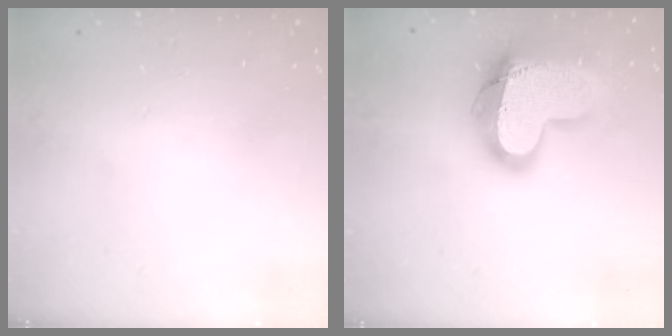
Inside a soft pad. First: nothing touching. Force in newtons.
{"total": 18.9, "press": 18.8, "slide": 1.5}